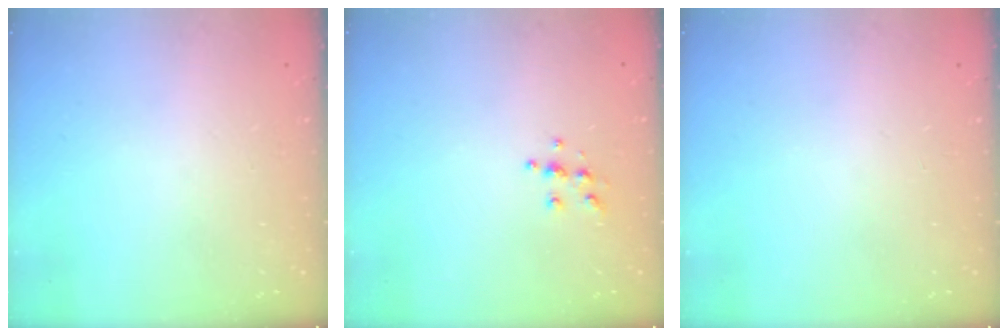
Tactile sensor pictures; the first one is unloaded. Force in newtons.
{"total": 5.5, "press": 5.5, "slide": 0.5}
{"total": 0.0}